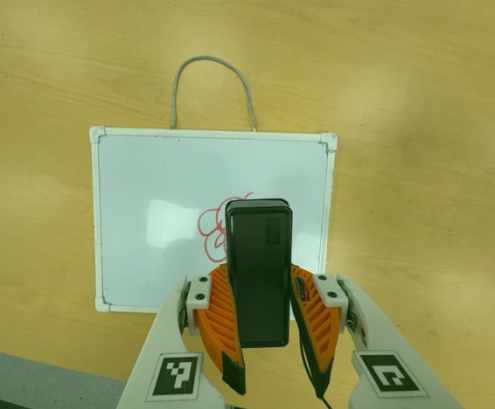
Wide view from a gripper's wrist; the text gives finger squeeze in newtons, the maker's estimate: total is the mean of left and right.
{"total": 7.7, "left": 6.6, "right": 8.7}